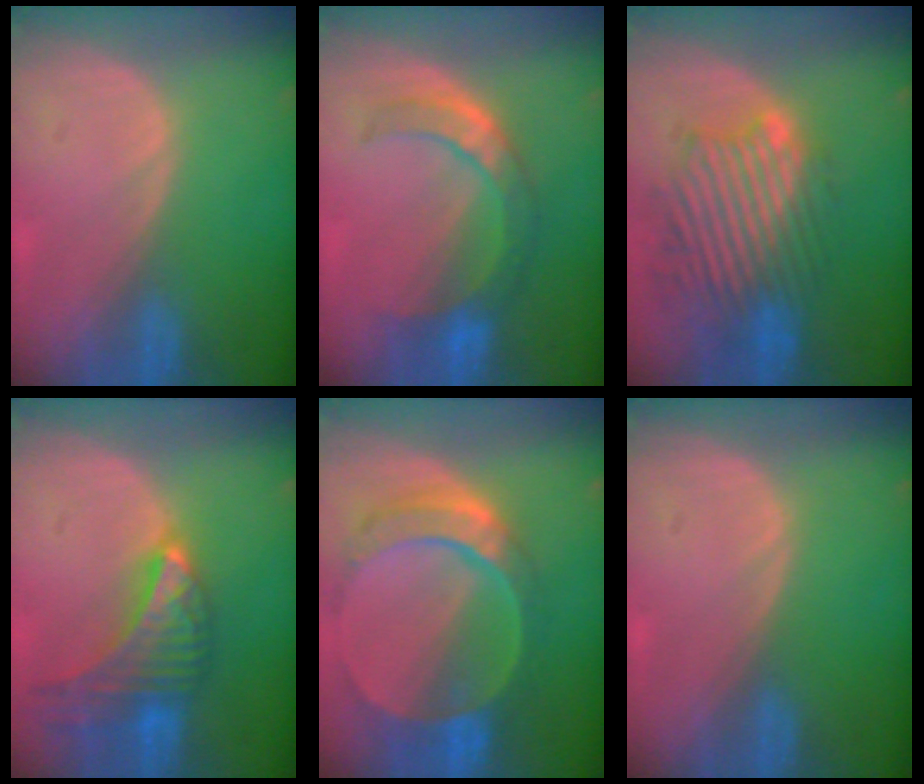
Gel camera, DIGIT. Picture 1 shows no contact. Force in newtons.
{"total": 7.0, "press": 6.9, "slide": 1.4}
{"total": 10.8, "press": 10.1, "slide": 4.0}
{"total": 9.5, "press": 8.4, "slide": 4.3}
{"total": 10.5, "press": 8.9, "slide": 5.7}
{"total": 0.0}